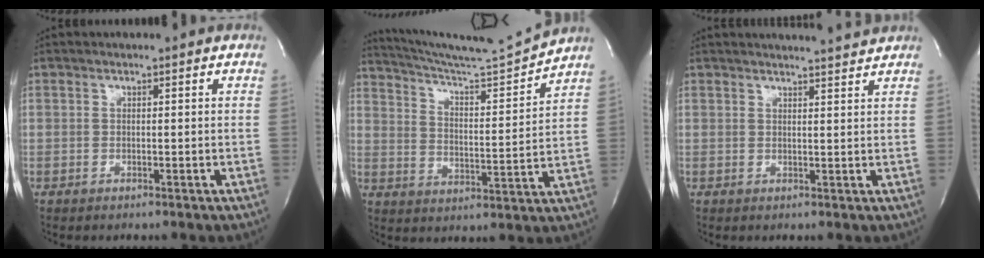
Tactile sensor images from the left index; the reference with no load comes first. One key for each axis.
{"total": 14.1, "fx": 13.5, "fy": -2.4, "fz": 3.2, "tx": -0.061, "ty": -0.043, "tz": 0.216}
{"total": 5.8, "fx": 5.7, "fy": -0.6, "fz": 1.2, "tx": -0.021, "ty": 0.001, "tz": 0.064}